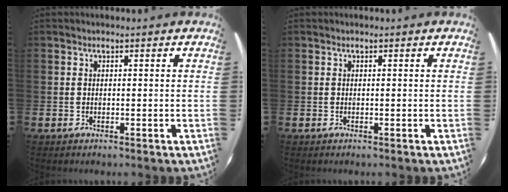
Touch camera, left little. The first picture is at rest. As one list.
[{"total": 0.0}]